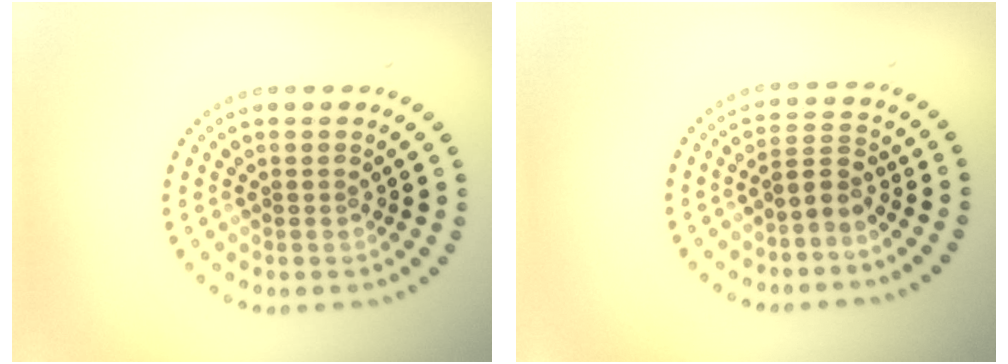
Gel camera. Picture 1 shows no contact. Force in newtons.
{"total": 2.2, "press": 1.6, "slide": 1.6}